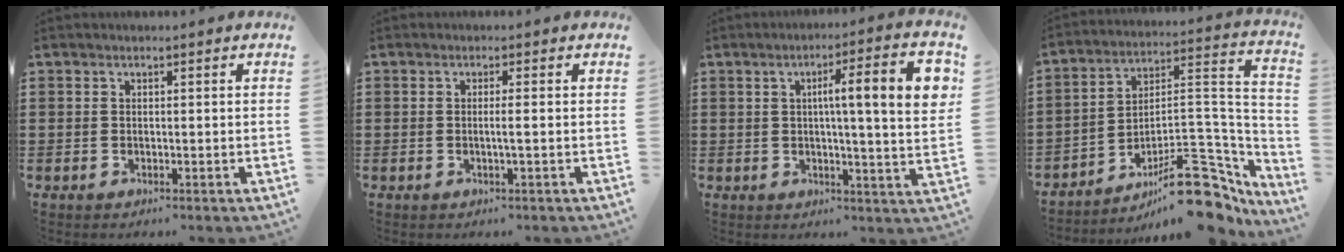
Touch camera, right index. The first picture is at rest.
{"total": 1.5, "force": [-0.2, -0.4, 1.4], "torque": [-0.025, -0.005, -0.006]}
{"total": 10.8, "force": [2.1, 0.9, 10.5], "torque": [-0.170, -0.003, 0.026]}
{"total": 14.9, "force": [-9.6, 5.7, 9.8], "torque": [-0.109, 0.045, -0.160]}